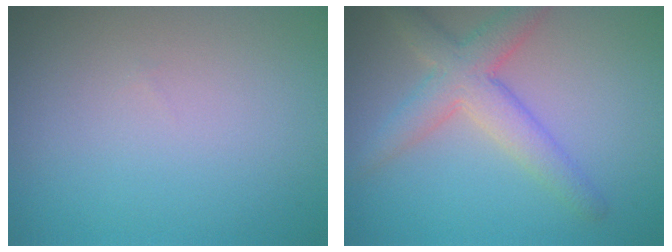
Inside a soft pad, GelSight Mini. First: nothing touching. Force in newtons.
{"total": 4.4, "press": 4.3, "slide": 0.3}